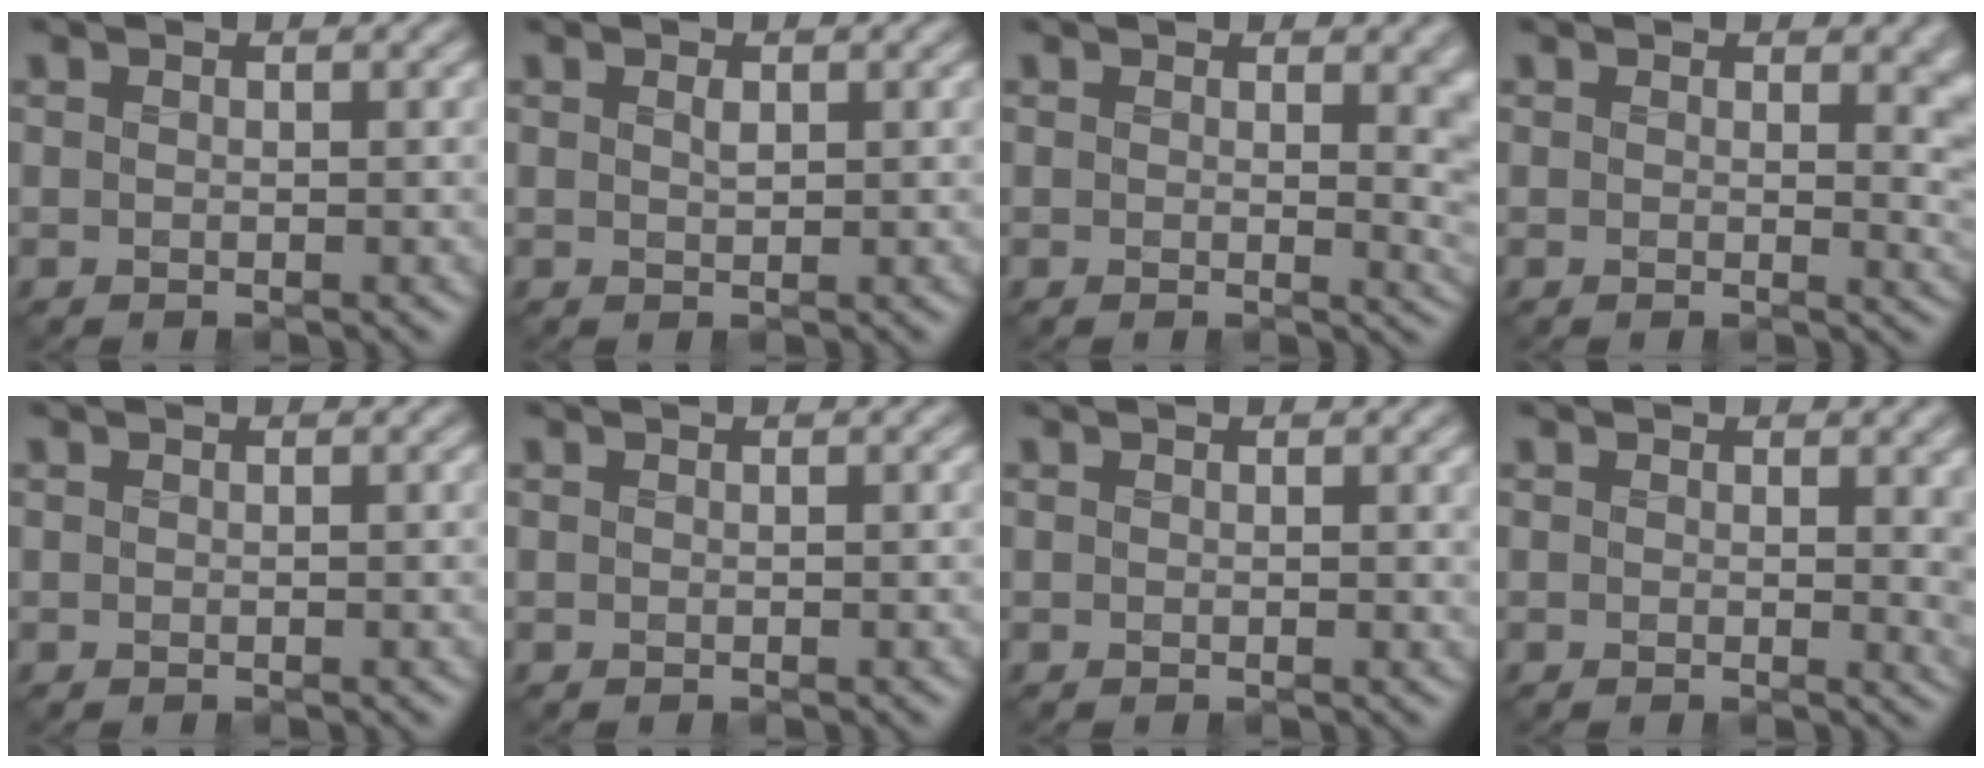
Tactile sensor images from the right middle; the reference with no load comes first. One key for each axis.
{"total": 0.7, "fx": 0.1, "fy": 0.3, "fz": 0.6, "tx": -0.014, "ty": 0.000, "tz": 0.002}
{"total": 4.6, "fx": 1.8, "fy": 2.3, "fz": 3.5, "tx": -0.039, "ty": -0.010, "tz": 0.034}
{"total": 3.8, "fx": 1.7, "fy": 2.3, "fz": 2.6, "tx": -0.029, "ty": -0.010, "tz": 0.025}
{"total": 0.0}
{"total": 0.0}
{"total": 0.5, "fx": 0.4, "fy": 0.2, "fz": 0.2, "tx": -0.005, "ty": -0.001, "tz": 0.006}
{"total": 3.1, "fx": 1.3, "fy": 1.6, "fz": 2.3, "tx": -0.029, "ty": -0.001, "tz": 0.022}